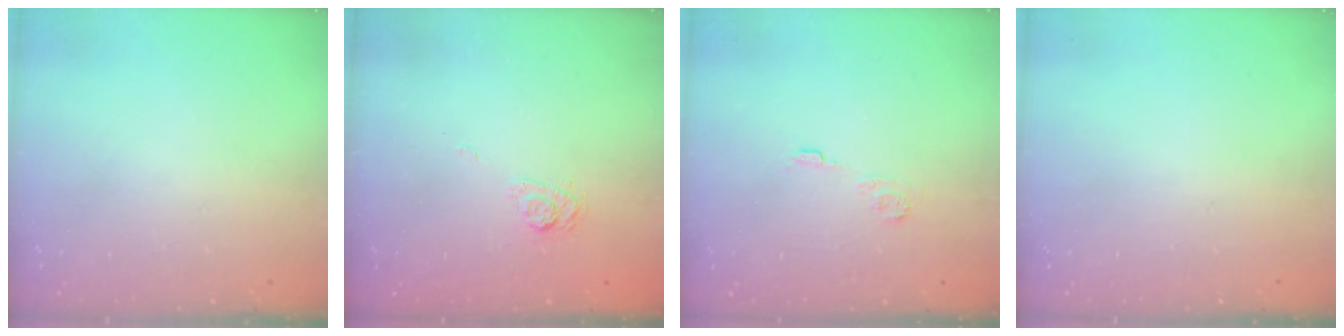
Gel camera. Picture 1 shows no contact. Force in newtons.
{"total": 4.9, "press": 4.7, "slide": 1.6}
{"total": 4.3, "press": 4.3, "slide": 0.6}
{"total": 0.0}